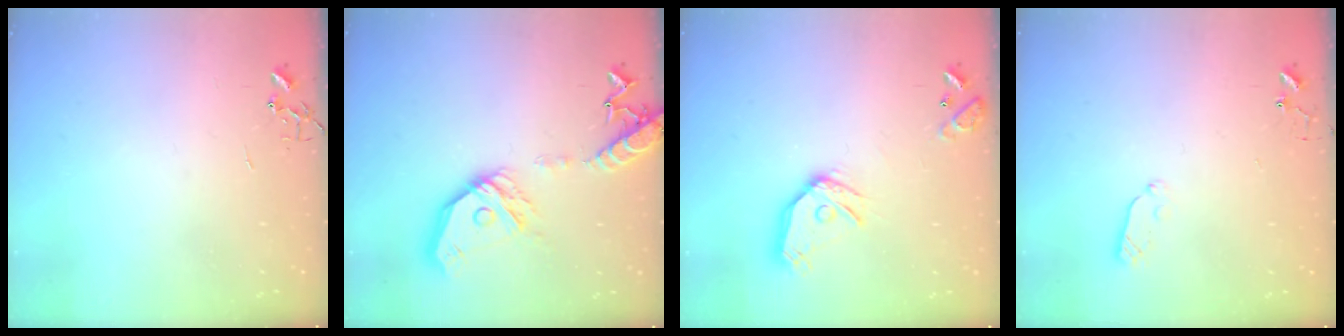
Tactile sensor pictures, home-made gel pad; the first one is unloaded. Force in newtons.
{"total": 17.9, "press": 17.7, "slide": 2.6}
{"total": 14.0, "press": 13.8, "slide": 1.9}
{"total": 4.5, "press": 4.5, "slide": 0.4}